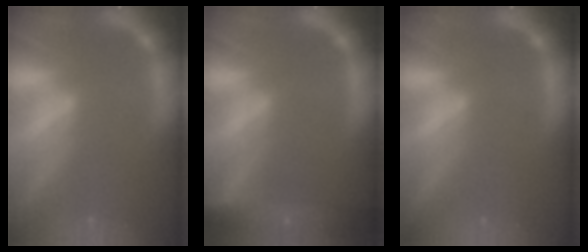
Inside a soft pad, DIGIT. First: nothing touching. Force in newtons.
{"total": 9.6}
{"total": 0.0}